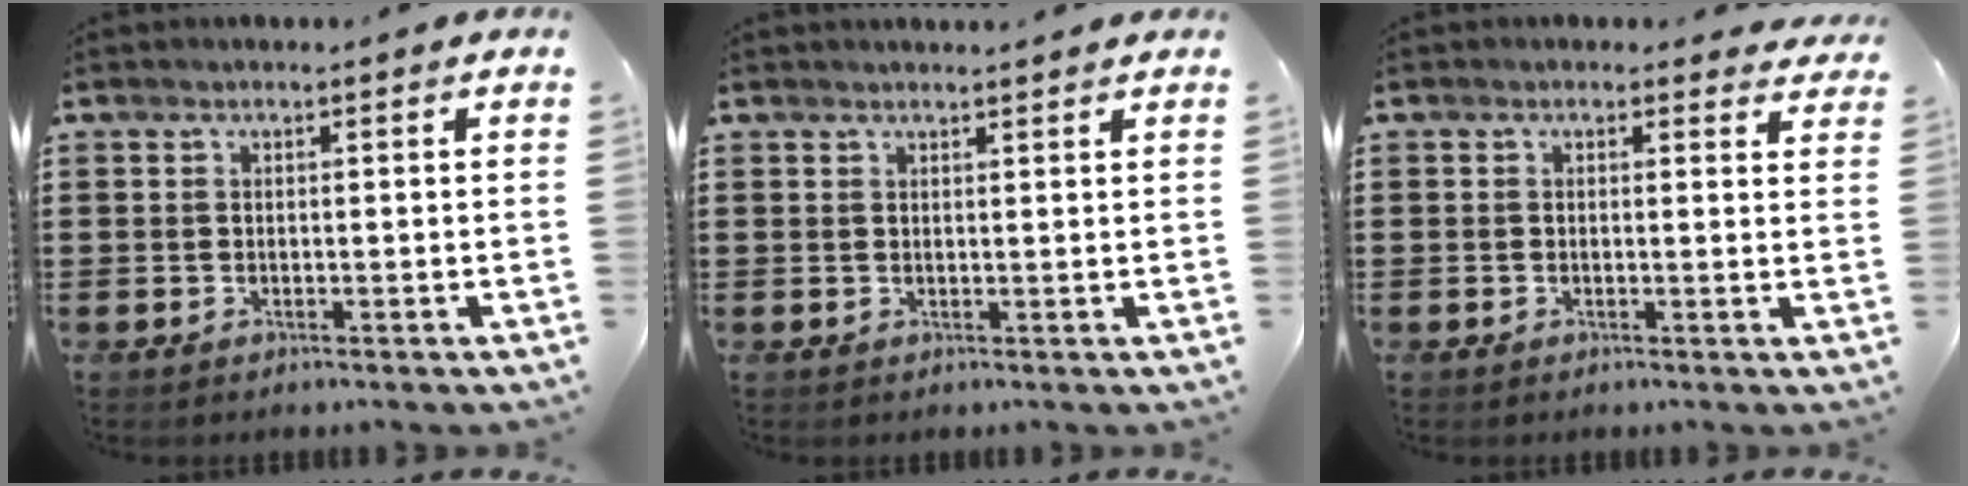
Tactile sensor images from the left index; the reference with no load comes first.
{"total": 1.2, "force": [1.2, -0.1, 0.2], "torque": [-0.006, -0.002, 0.023]}
{"total": 1.0, "force": [0.6, 0.8, 0.2], "torque": [0.000, 0.002, 0.009]}